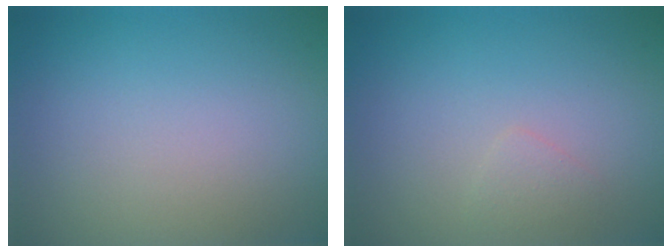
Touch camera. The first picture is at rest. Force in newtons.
{"total": 0.8, "press": 0.8, "slide": 0.0}